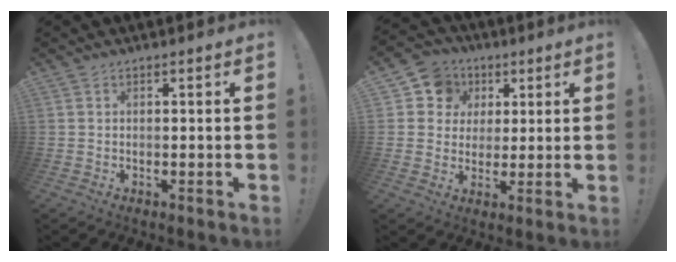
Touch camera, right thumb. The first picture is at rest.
{"total": 9.6, "force": [2.8, 8.8, 2.5], "torque": [-0.032, -0.007, 0.058]}